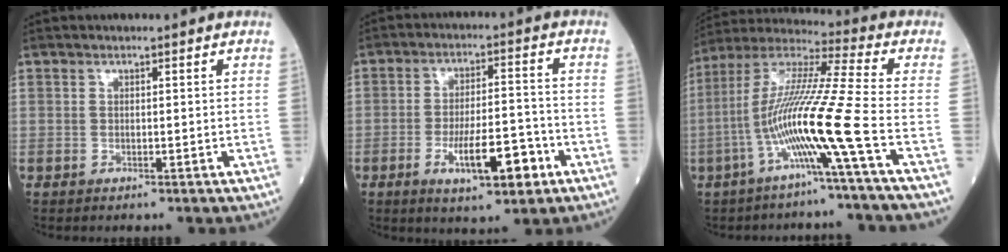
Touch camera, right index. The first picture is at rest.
{"total": 10.1, "force": [-4.3, 2.6, 8.8], "torque": [-0.150, 0.001, -0.065]}
{"total": 15.3, "force": [-5.4, -2.6, 14.0], "torque": [-0.284, -0.005, -0.113]}